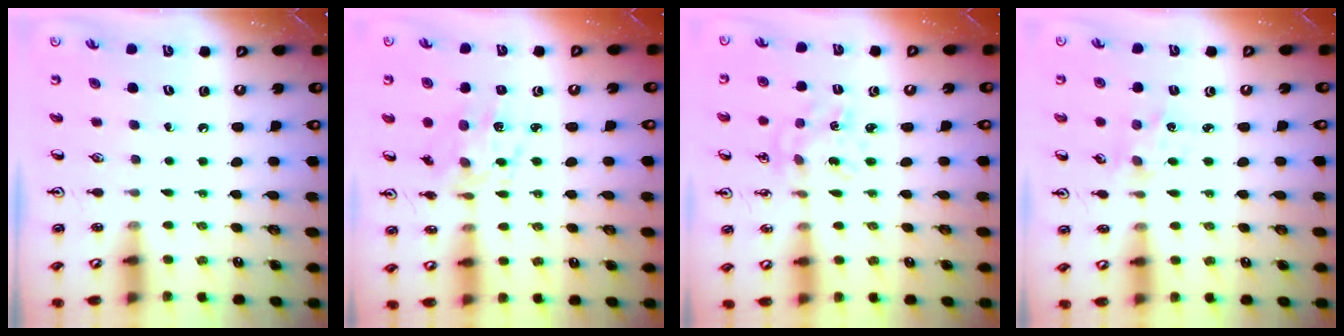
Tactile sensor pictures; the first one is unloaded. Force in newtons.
{"total": 8.3, "press": 8.3, "slide": 0.5}
{"total": 1.4, "press": 1.4, "slide": 0.2}
{"total": 1.2, "press": 1.2, "slide": 0.3}